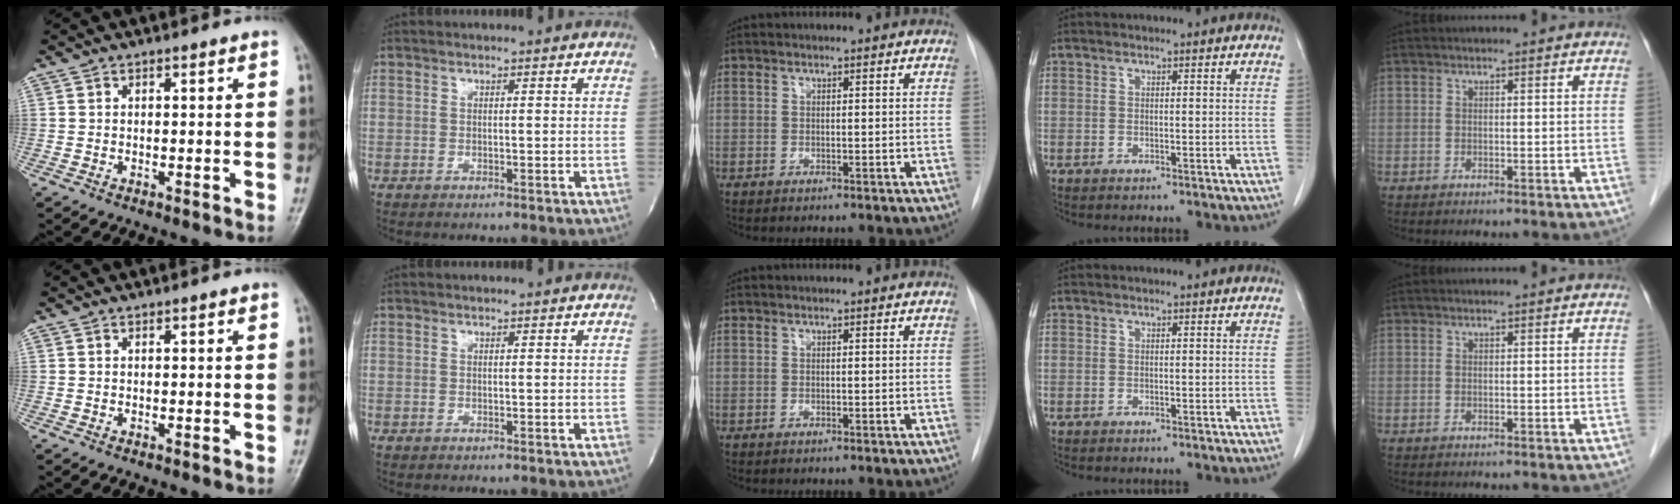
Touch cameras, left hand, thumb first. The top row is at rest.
{}